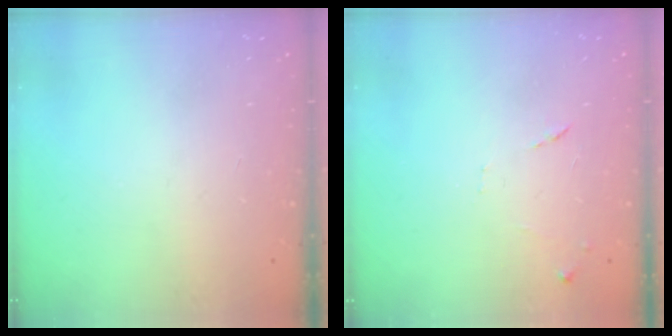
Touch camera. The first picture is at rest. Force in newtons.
{"total": 7.5, "press": 7.5, "slide": 0.6}